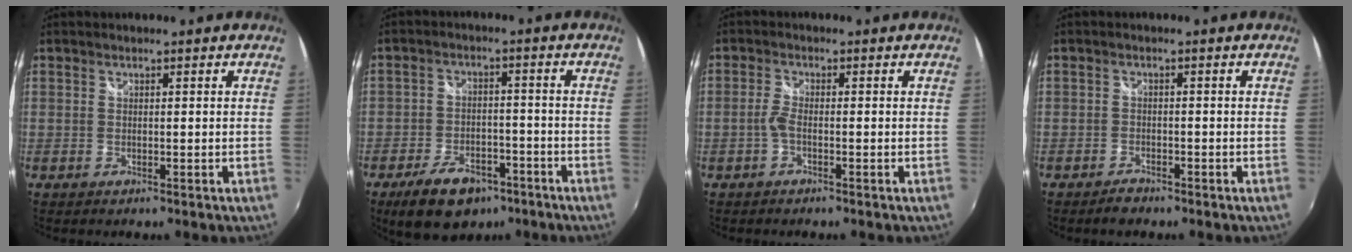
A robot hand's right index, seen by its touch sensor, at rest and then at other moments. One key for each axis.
{"total": 11.4, "fx": -7.4, "fy": 6.6, "fz": 5.7, "tx": -0.134, "ty": 0.004, "tz": -0.111}
{"total": 2.1, "fx": -1.0, "fy": 0.4, "fz": 1.8, "tx": -0.044, "ty": 0.002, "tz": -0.024}
{"total": 2.3, "fx": -1.9, "fy": 1.0, "fz": 0.7, "tx": -0.020, "ty": 0.001, "tz": -0.033}